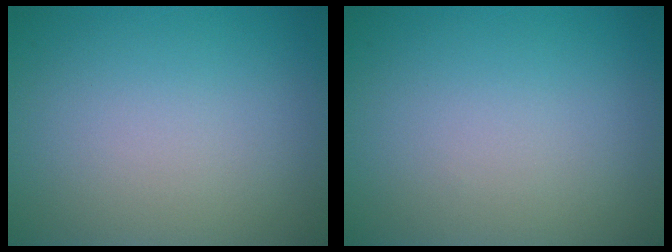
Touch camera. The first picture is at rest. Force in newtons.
{"total": 0.0}